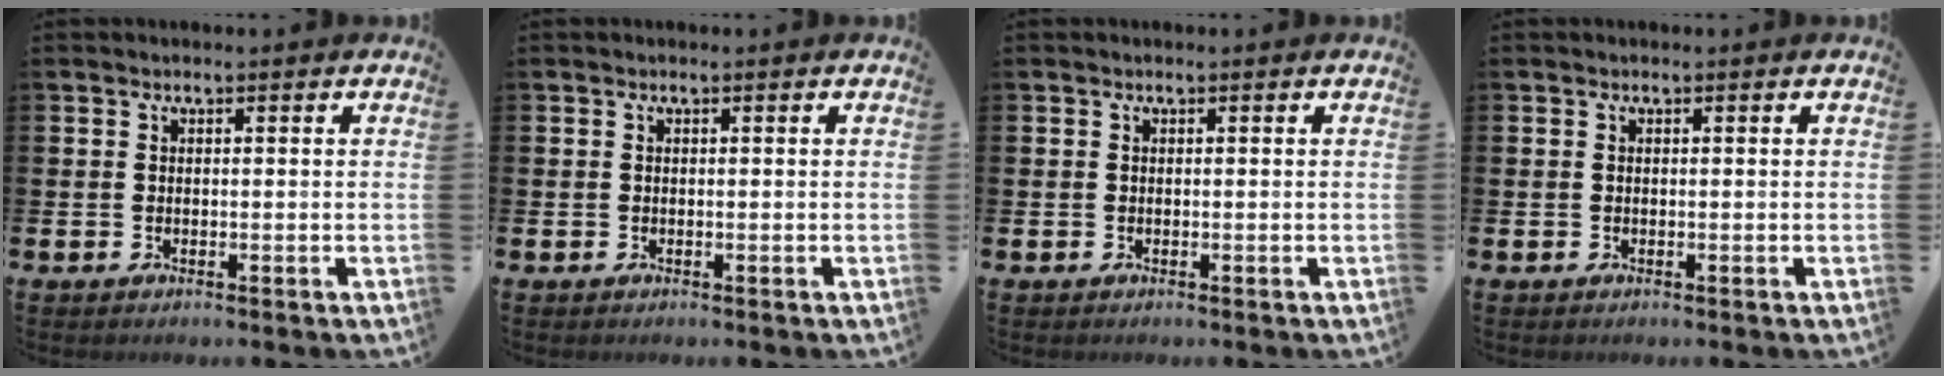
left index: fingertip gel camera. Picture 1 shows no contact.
{"total": 0.0}
{"total": 0.0}
{"total": 0.0}